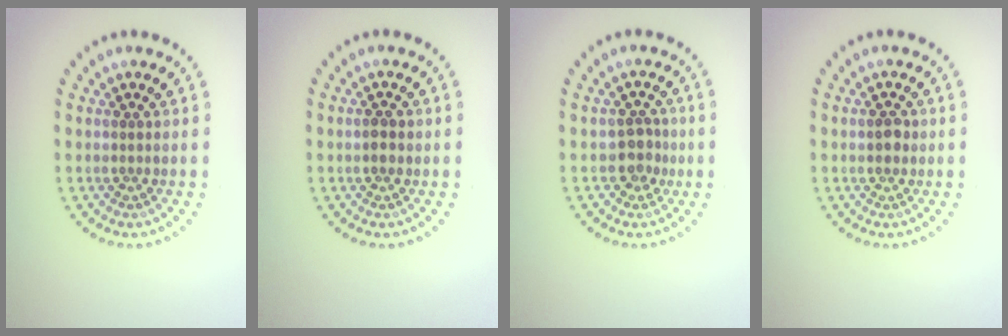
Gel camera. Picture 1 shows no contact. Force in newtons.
{"total": 1.4, "press": 1.4, "slide": 0.2}
{"total": 2.0, "press": 1.8, "slide": 0.9}
{"total": 1.4, "press": 1.4, "slide": 0.1}